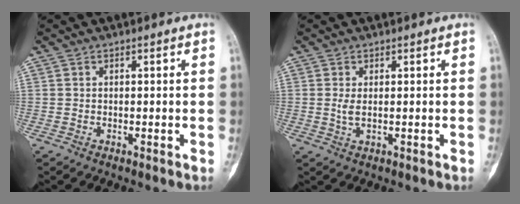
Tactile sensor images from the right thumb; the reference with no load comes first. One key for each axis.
{"total": 0.8, "fx": 0.1, "fy": 0.2, "fz": 0.8, "tx": -0.020, "ty": -0.001, "tz": 0.006}